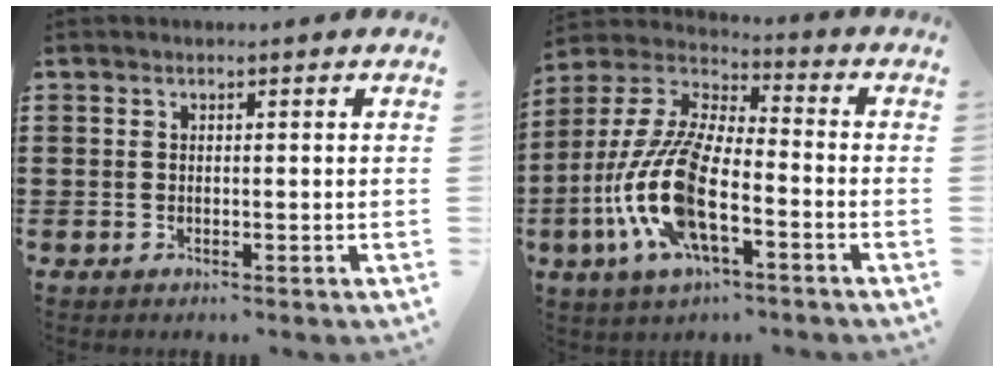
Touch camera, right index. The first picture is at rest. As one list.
[{"total": 14.1, "force": [-5.4, 5.3, 11.9], "torque": [-0.287, -0.018, -0.113]}]